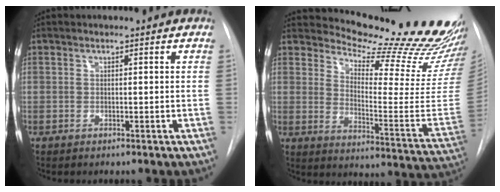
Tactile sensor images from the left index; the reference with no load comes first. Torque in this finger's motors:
{"motor_torque": [1.10, -1.04, -0.03, -0.06]}